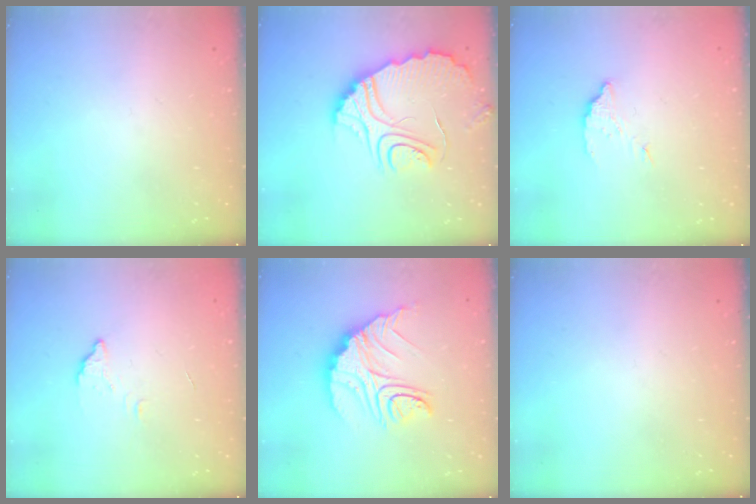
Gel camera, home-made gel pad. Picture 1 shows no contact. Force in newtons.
{"total": 11.0, "press": 11.0, "slide": 1.0}
{"total": 2.9, "press": 2.9, "slide": 0.0}
{"total": 2.8, "press": 2.8, "slide": 0.2}
{"total": 14.7, "press": 14.7, "slide": 1.1}
{"total": 0.0}